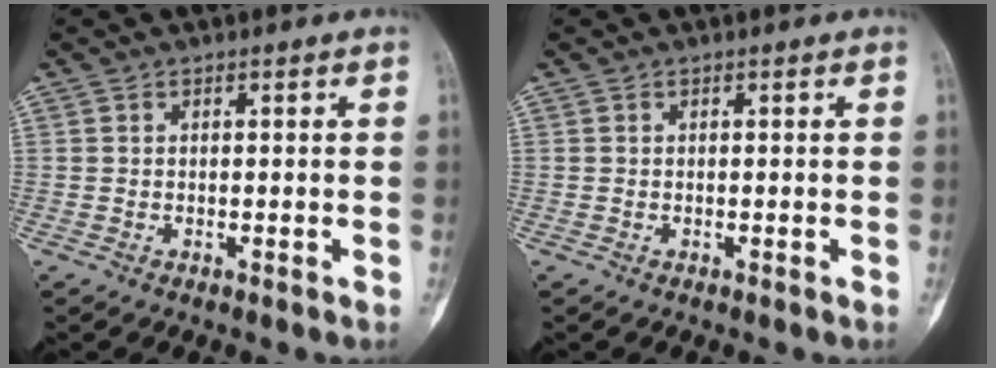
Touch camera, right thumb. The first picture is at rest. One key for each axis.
{"total": 0.0}